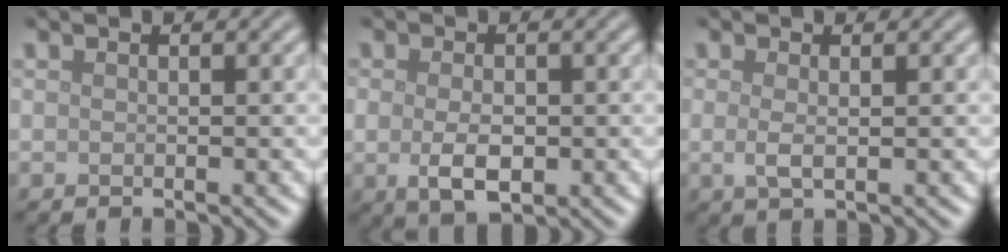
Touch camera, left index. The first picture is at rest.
{"total": 3.6, "force": [-0.6, 2.1, 2.9], "torque": [-0.058, -0.006, -0.007]}
{"total": 1.5, "force": [0.0, 0.4, 1.5], "torque": [-0.030, -0.001, 0.000]}